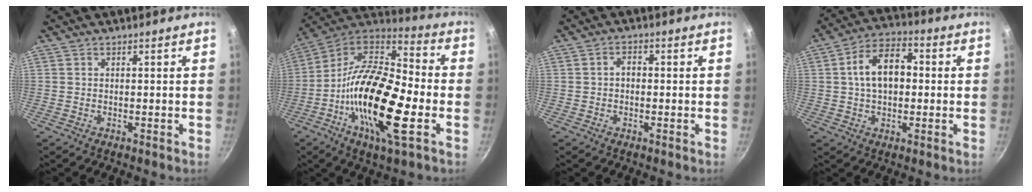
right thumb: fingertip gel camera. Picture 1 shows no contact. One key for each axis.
{"total": 24.0, "fx": -6.1, "fy": 9.2, "fz": 21.3, "tx": -0.381, "ty": 0.030, "tz": -0.131}
{"total": 2.1, "fx": 0.0, "fy": 1.5, "fz": 1.4, "tx": -0.018, "ty": 0.008, "tz": -0.003}
{"total": 11.0, "fx": 1.0, "fy": 7.0, "fz": 8.4, "tx": -0.110, "ty": 0.026, "tz": 0.005}